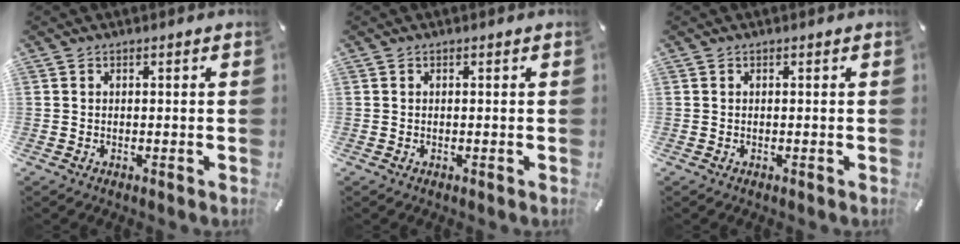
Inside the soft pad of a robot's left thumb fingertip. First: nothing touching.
{"total": 0.0}
{"total": 0.0}